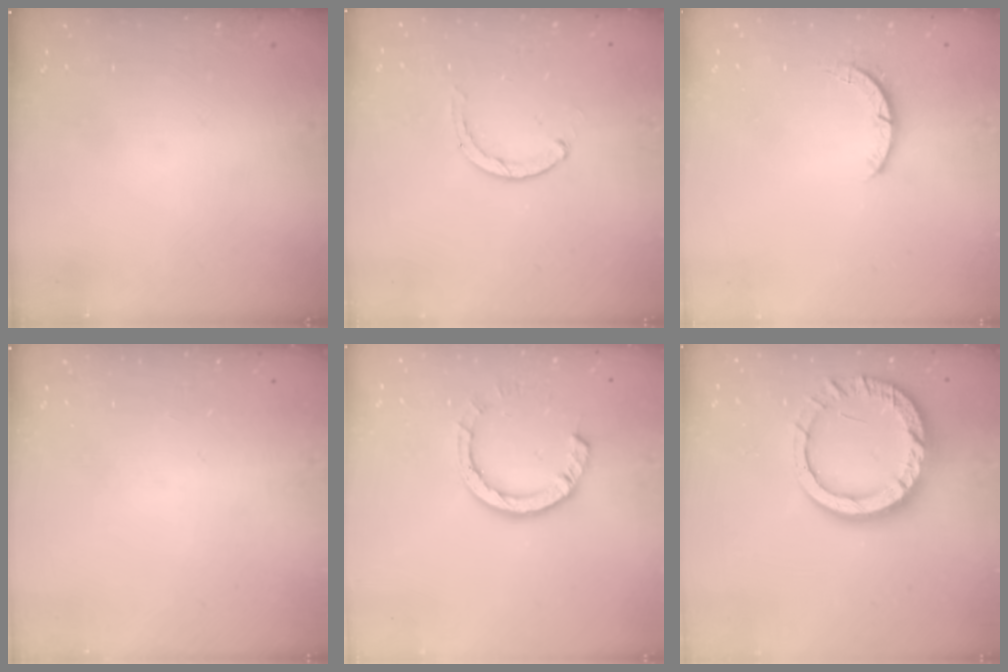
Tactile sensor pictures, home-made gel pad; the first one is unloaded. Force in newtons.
{"total": 2.3, "press": 2.3, "slide": 0.3}
{"total": 2.7, "press": 2.7, "slide": 0.4}
{"total": 0.0}
{"total": 9.0, "press": 8.9, "slide": 1.2}
{"total": 15.0, "press": 14.9, "slide": 1.3}